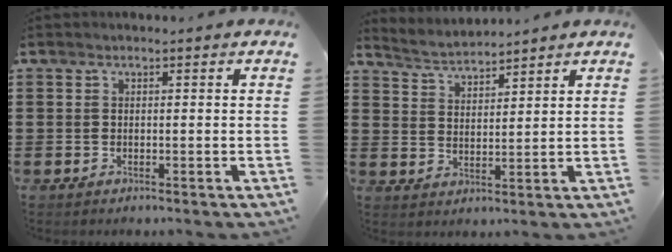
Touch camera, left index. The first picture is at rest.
{"total": 2.9, "force": [2.9, -0.1, -0.1], "torque": [-0.011, -0.014, 0.051]}